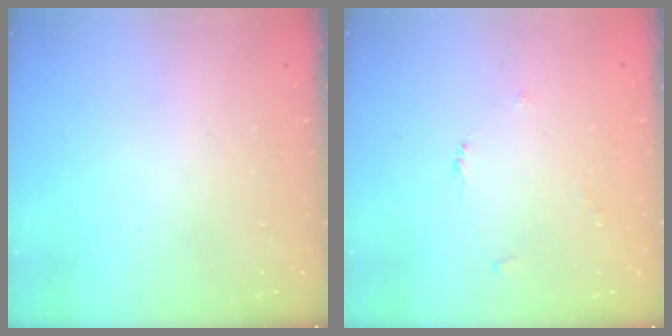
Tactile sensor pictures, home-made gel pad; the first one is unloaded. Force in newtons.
{"total": 2.6, "press": 2.6, "slide": 0.4}